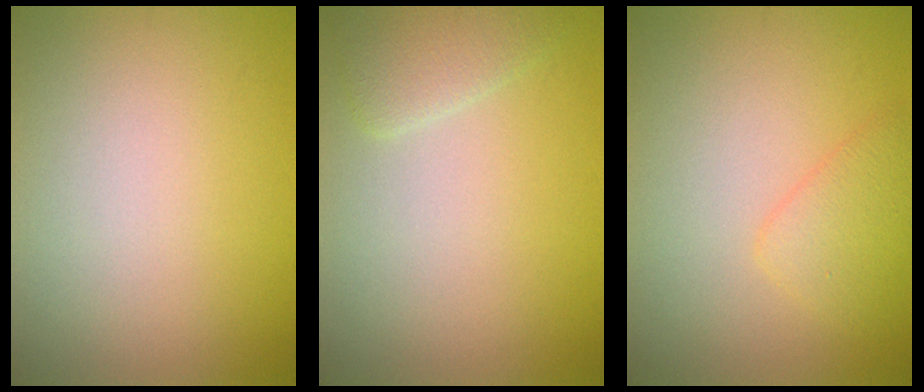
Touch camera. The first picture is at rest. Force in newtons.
{"total": 2.2, "press": 2.1, "slide": 0.3}
{"total": 2.3, "press": 2.3, "slide": 0.2}